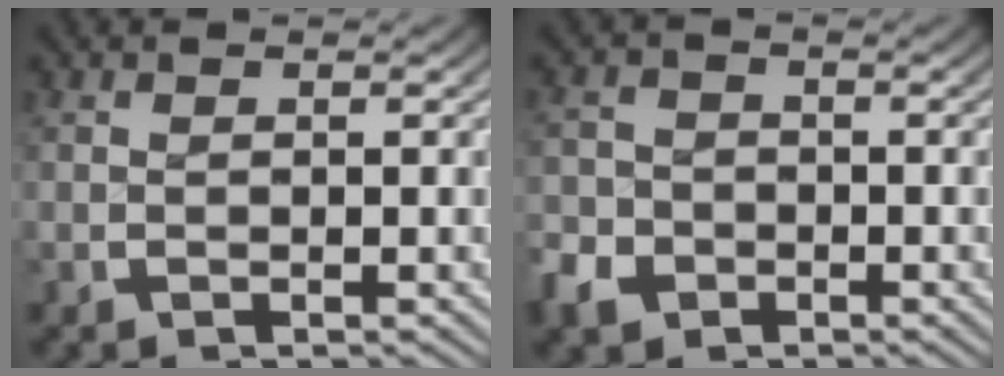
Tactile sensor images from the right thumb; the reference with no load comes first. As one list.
[{"total": 3.9, "force": [-2.5, 2.9, 0.4], "torque": [-0.006, -0.015, -0.046]}]